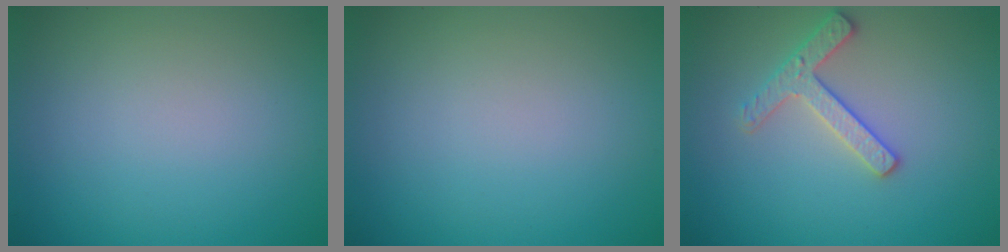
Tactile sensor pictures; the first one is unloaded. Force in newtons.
{"total": 0.0}
{"total": 2.5, "press": 2.4, "slide": 0.4}